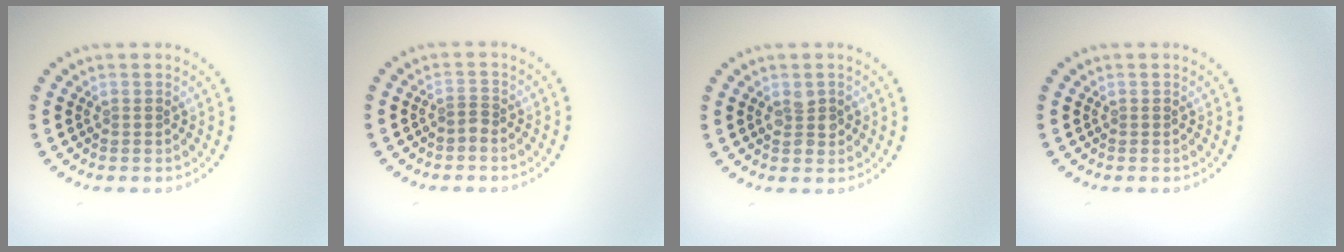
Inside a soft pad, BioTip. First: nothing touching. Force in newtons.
{"total": 0.6, "press": 0.3, "slide": 0.6}
{"total": 1.4, "press": 1.4, "slide": 0.1}
{"total": 0.0}